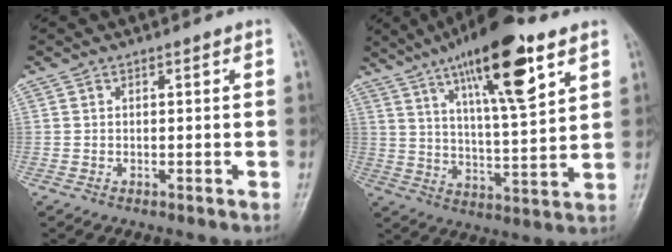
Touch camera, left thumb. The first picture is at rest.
{"total": 18.4, "force": [10.1, 4.5, 14.7], "torque": [-0.223, -0.035, 0.167]}